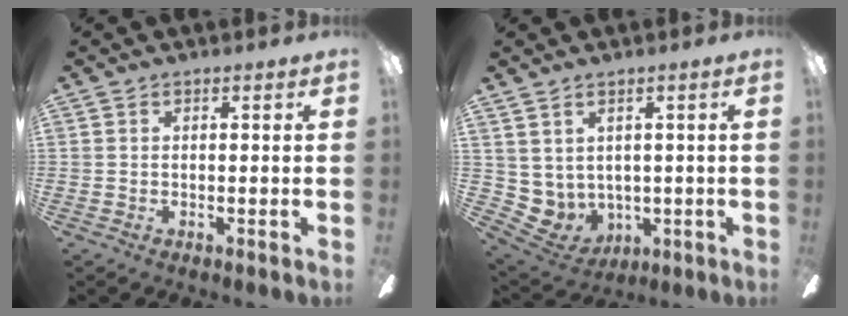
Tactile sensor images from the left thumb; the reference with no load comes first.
{"total": 4.8, "force": [2.6, 3.9, 0.9], "torque": [-0.053, -0.023, 0.054]}